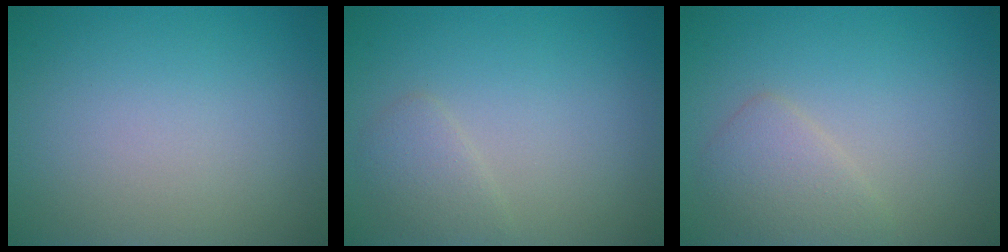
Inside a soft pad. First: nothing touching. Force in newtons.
{"total": 1.7, "press": 1.7, "slide": 0.0}
{"total": 2.4, "press": 2.4, "slide": 0.1}